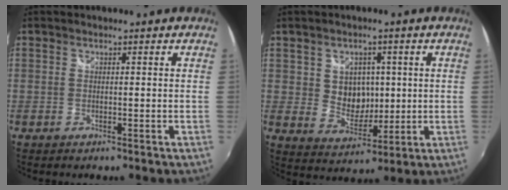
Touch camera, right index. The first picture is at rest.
{"total": 7.3, "force": [1.1, 6.4, 3.4], "torque": [-0.059, 0.003, 0.030]}